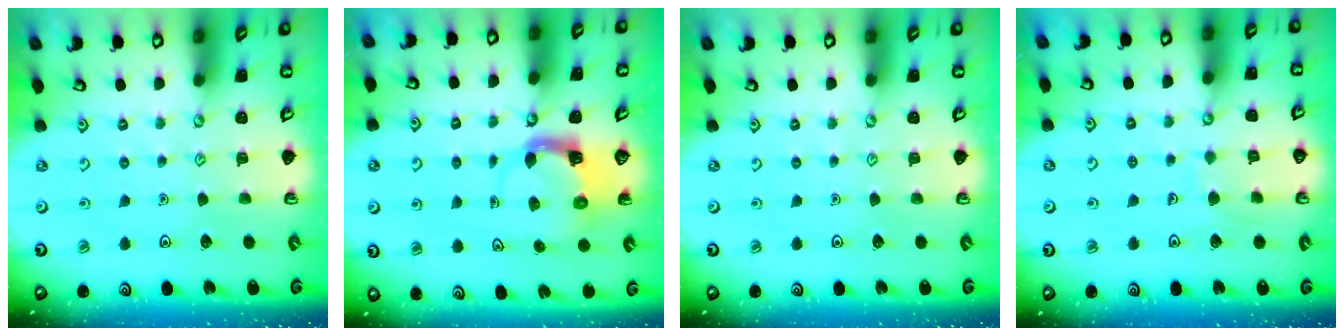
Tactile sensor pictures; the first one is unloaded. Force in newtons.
{"total": 3.8, "press": 3.7, "slide": 0.7}
{"total": 0.0}
{"total": 5.5, "press": 5.5, "slide": 0.3}